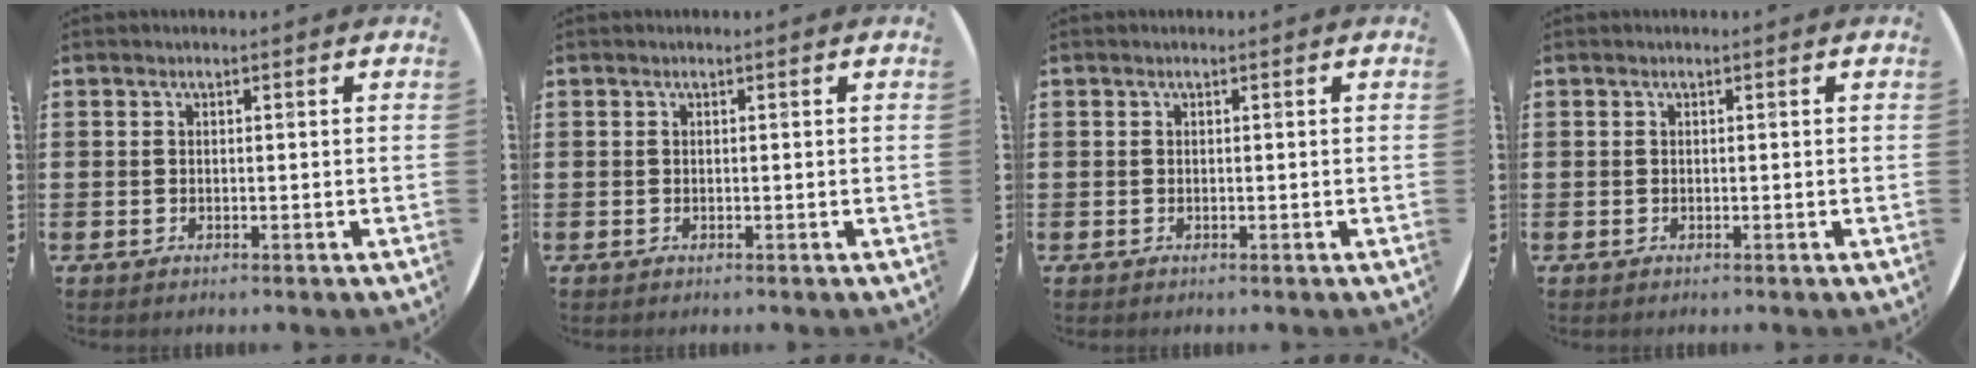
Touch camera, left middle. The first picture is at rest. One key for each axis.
{"total": 0.0}
{"total": 0.0}
{"total": 0.0}